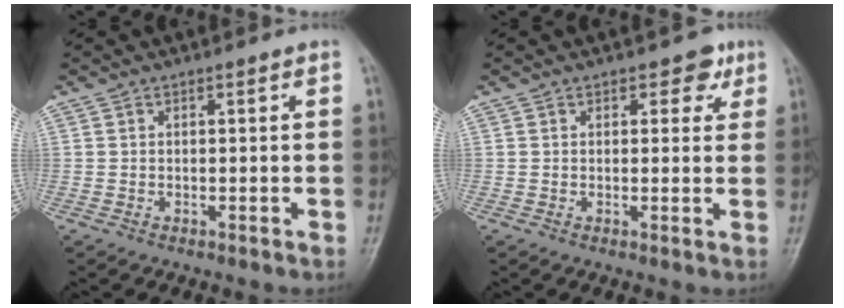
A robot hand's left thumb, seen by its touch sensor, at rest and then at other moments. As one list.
[{"total": 3.8, "force": [1.9, 2.5, 2.1], "torque": [0.003, -0.005, 0.019]}]